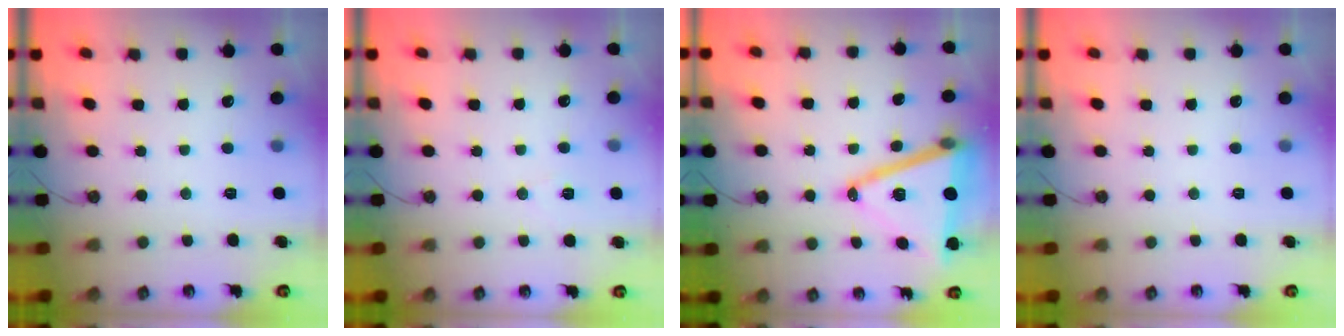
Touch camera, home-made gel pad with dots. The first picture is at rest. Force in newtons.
{"total": 6.7, "press": 5.0, "slide": 4.4}
{"total": 18.5, "press": 18.1, "slide": 3.9}
{"total": 0.0}